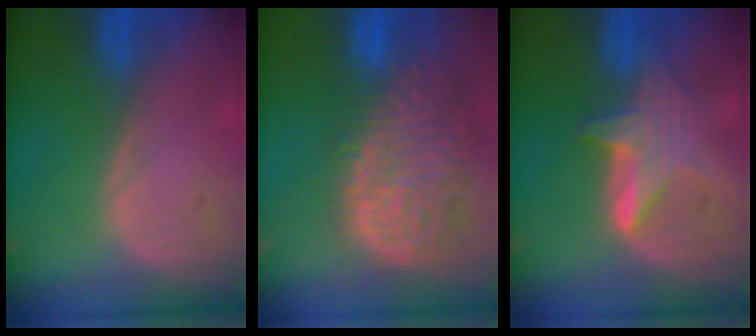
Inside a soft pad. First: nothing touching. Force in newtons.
{"total": 14.6, "press": 12.0, "slide": 8.2}
{"total": 5.6, "press": 5.6, "slide": 0.4}